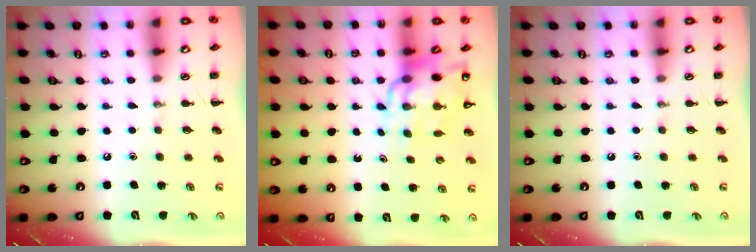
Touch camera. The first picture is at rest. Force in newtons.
{"total": 12.4, "press": 11.8, "slide": 3.9}
{"total": 0.0}